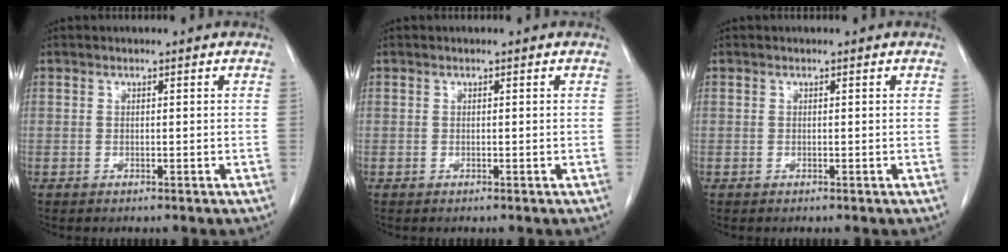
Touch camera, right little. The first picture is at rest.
{"total": 0.0}
{"total": 0.0}